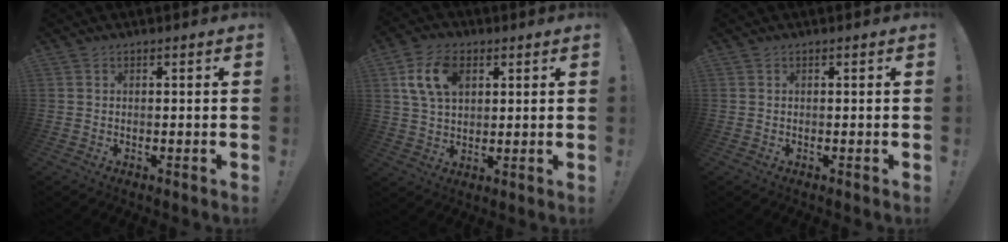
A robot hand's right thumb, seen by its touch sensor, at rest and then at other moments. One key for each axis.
{"total": 11.9, "fx": 4.4, "fy": 7.7, "fz": 7.9, "tx": -0.141, "ty": 0.004, "tz": 0.086}
{"total": 0.0}